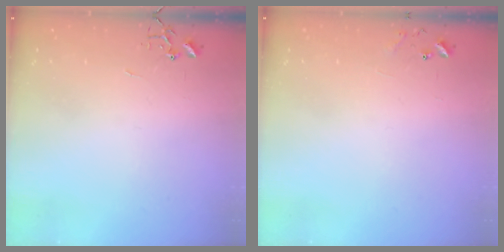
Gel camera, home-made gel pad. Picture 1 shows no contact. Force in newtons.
{"total": 7.0, "press": 7.0, "slide": 0.5}